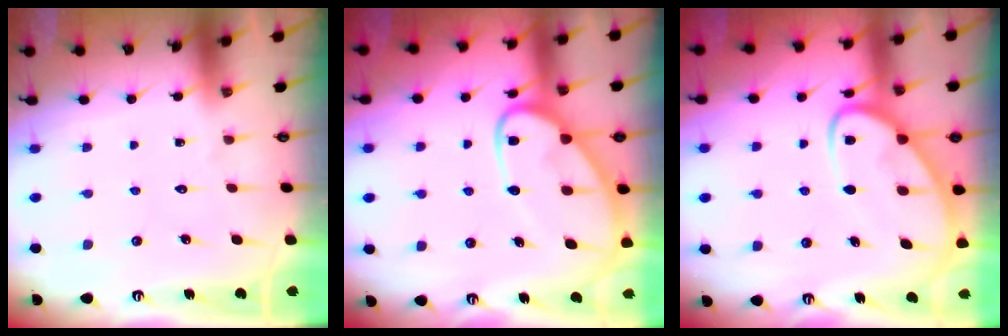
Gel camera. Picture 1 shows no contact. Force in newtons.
{"total": 12.1, "press": 12.1, "slide": 1.0}
{"total": 10.8, "press": 10.7, "slide": 1.0}